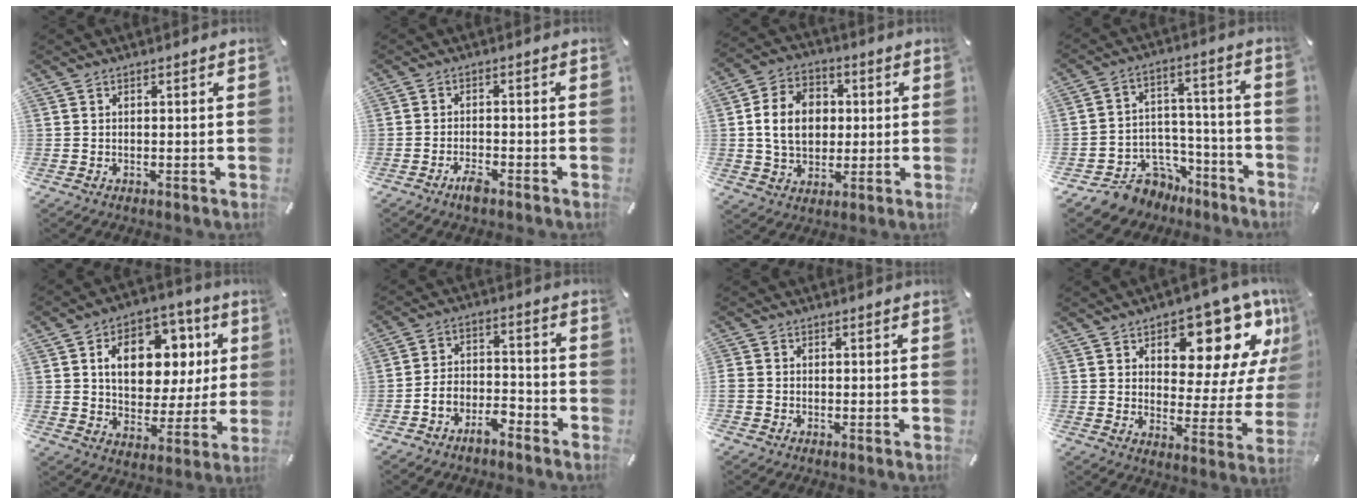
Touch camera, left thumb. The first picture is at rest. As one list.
[{"total": 3.4, "force": [-2.6, 1.1, 2.0], "torque": [-0.052, 0.003, -0.053]}, {"total": 12.1, "force": [0.7, 9.8, 7.1], "torque": [-0.141, 0.019, 0.014]}, {"total": 10.6, "force": [-6.5, 8.0, 2.5], "torque": [-0.047, 0.036, -0.106]}, {"total": 15.7, "force": [4.9, 11.4, 9.7], "torque": [-0.145, -0.012, 0.090]}, {"total": 6.7, "force": [-5.5, 3.3, 2.1], "torque": [-0.037, 0.028, -0.106]}, {"total": 1.3, "force": [-0.6, 1.1, 0.4], "torque": [-0.005, 0.004, -0.012]}, {"total": 15.7, "force": [10.3, 8.1, 8.7], "torque": [-0.102, -0.082, 0.169]}]